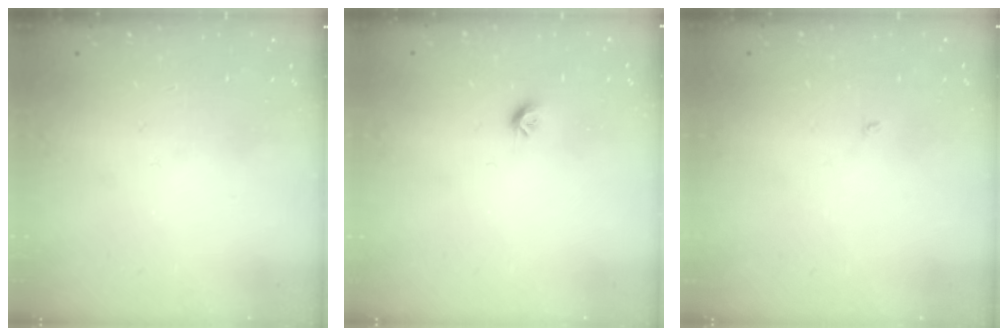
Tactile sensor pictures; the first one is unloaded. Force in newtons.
{"total": 5.7, "press": 5.6, "slide": 0.8}
{"total": 1.9, "press": 1.9, "slide": 0.2}